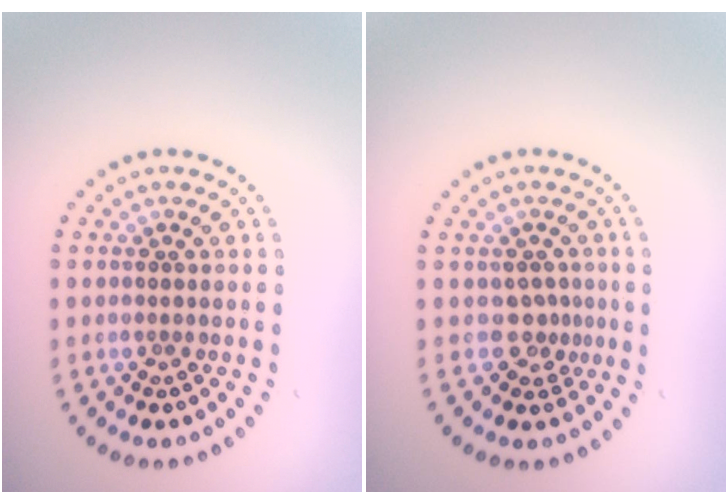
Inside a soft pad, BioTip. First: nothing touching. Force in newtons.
{"total": 1.9, "press": 1.3, "slide": 1.4}